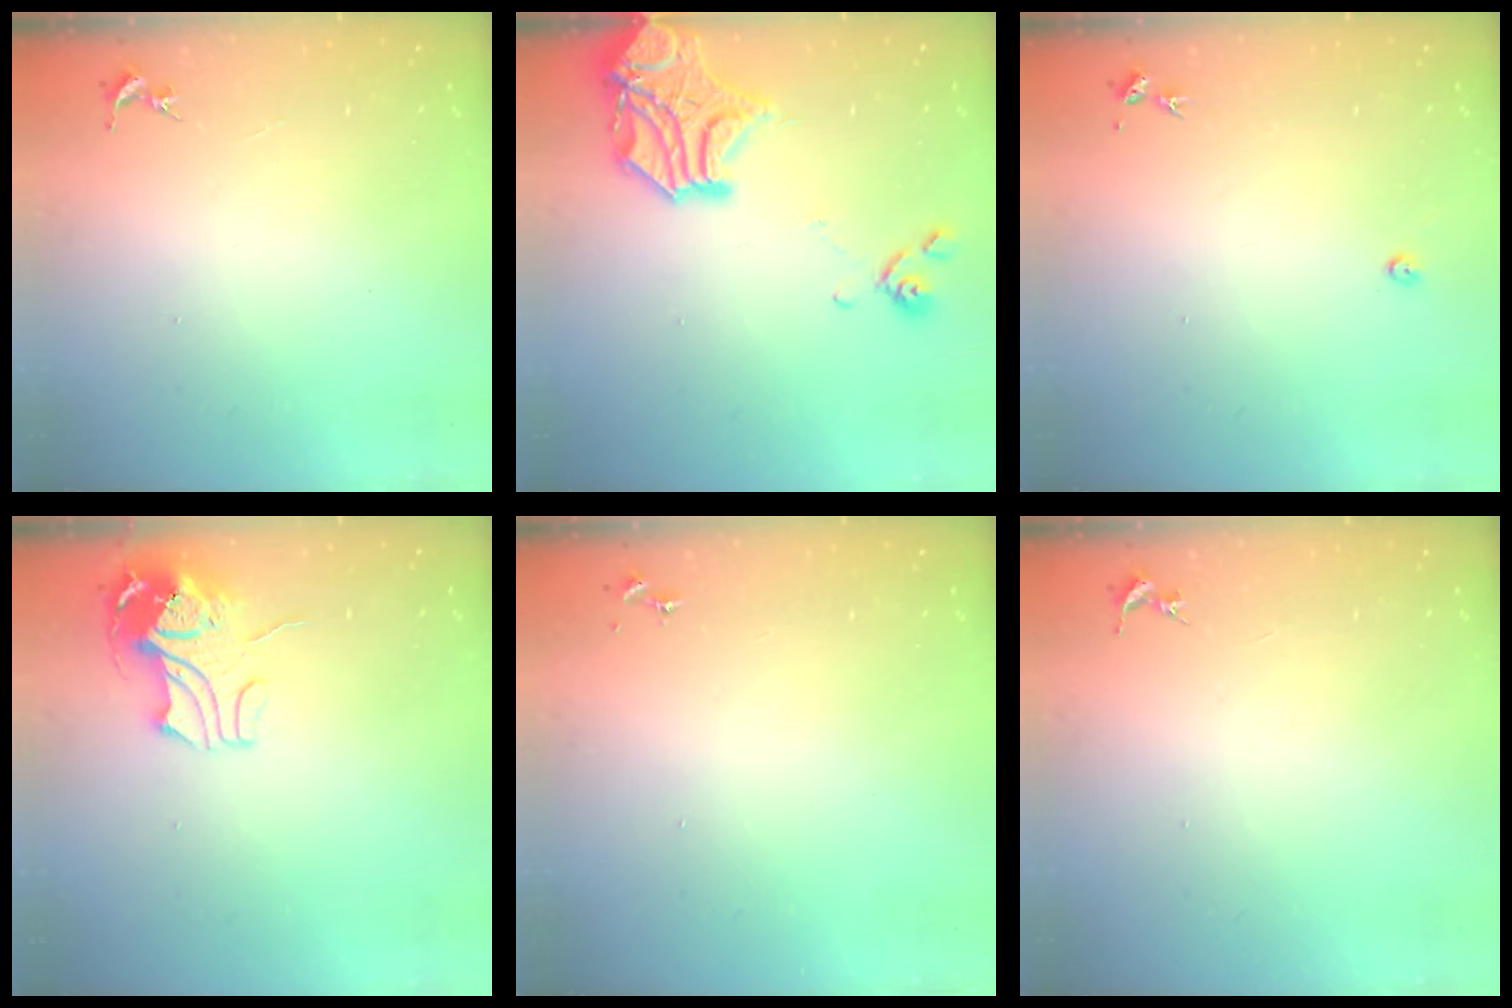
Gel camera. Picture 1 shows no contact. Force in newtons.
{"total": 15.9, "press": 15.6, "slide": 2.9}
{"total": 2.4, "press": 2.4, "slide": 0.3}
{"total": 10.9, "press": 10.9, "slide": 1.1}
{"total": 0.0}
{"total": 0.0}